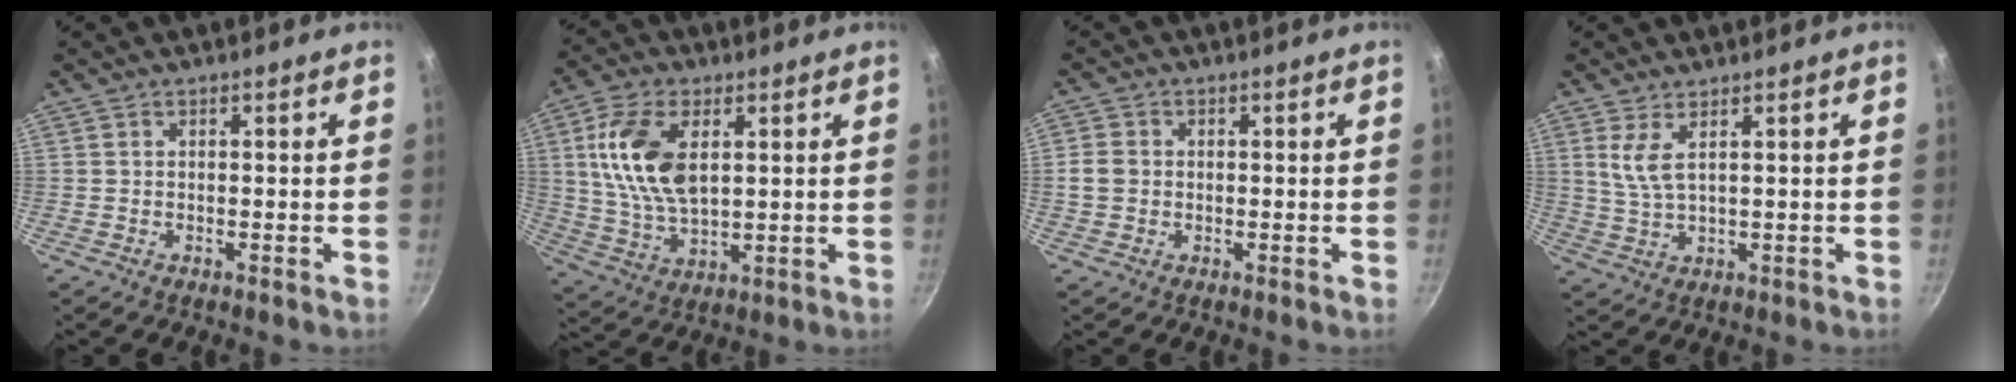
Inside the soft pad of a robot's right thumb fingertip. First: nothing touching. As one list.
[{"total": 14.1, "force": [3.5, 7.8, 11.2], "torque": [-0.207, -0.011, 0.072]}, {"total": 3.4, "force": [-0.2, 2.9, 1.7], "torque": [-0.027, 0.008, -0.006]}, {"total": 4.6, "force": [2.0, 1.6, 3.8], "torque": [-0.080, -0.018, 0.044]}]